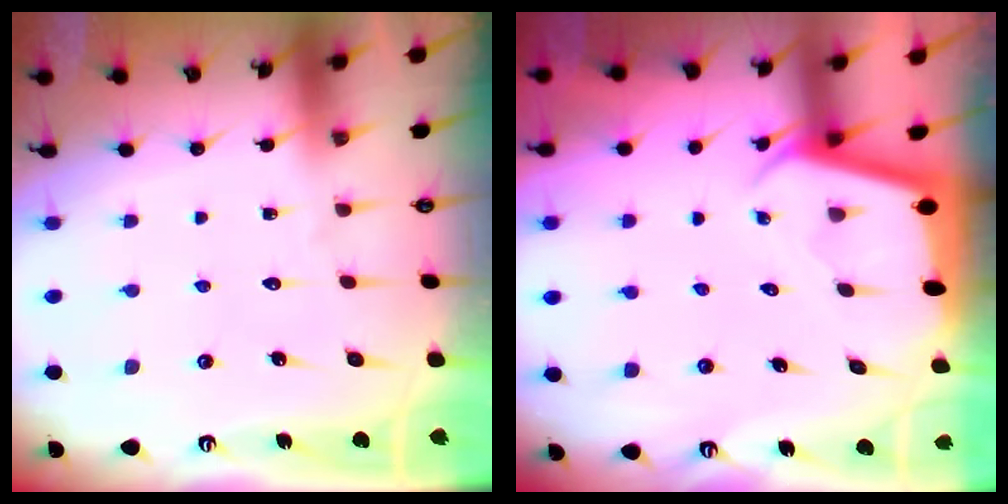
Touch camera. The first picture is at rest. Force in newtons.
{"total": 2.3, "press": 2.3, "slide": 0.4}